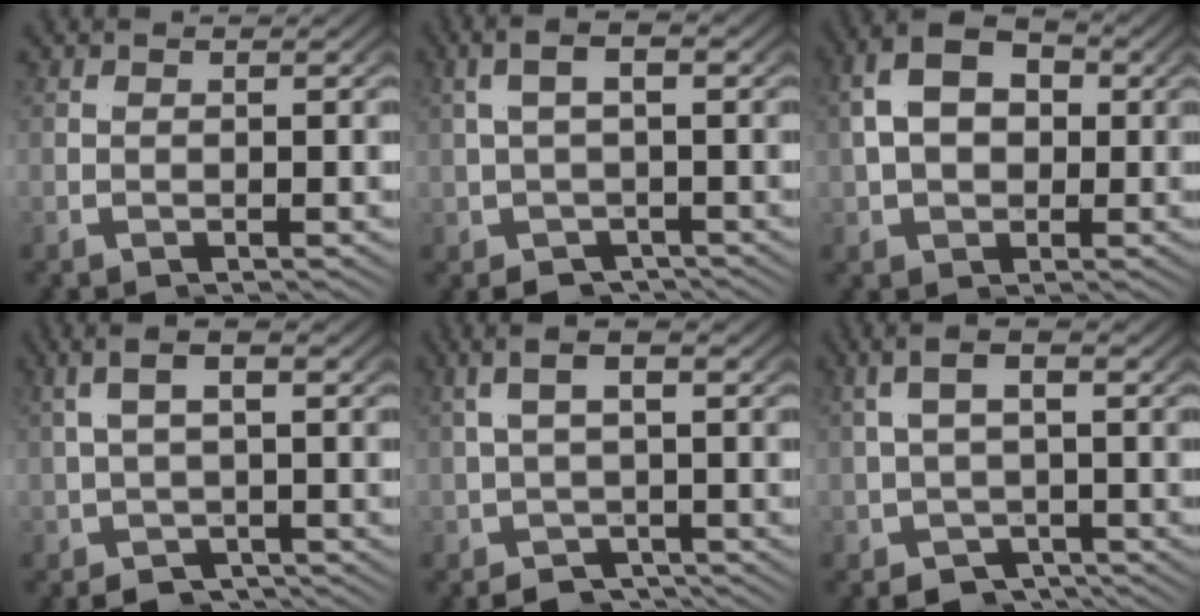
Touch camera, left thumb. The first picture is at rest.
{"total": 3.0, "force": [-0.7, 1.6, 2.4], "torque": [-0.033, 0.003, -0.014]}
{"total": 8.3, "force": [1.7, 5.8, 5.6], "torque": [-0.088, -0.003, 0.033]}
{"total": 2.8, "force": [-0.6, 1.3, 2.4], "torque": [-0.030, 0.005, -0.011]}
{"total": 3.0, "force": [-0.8, 1.5, 2.5], "torque": [-0.034, 0.004, -0.015]}
{"total": 4.2, "force": [-0.6, 2.6, 3.2], "torque": [-0.051, -0.004, -0.009]}